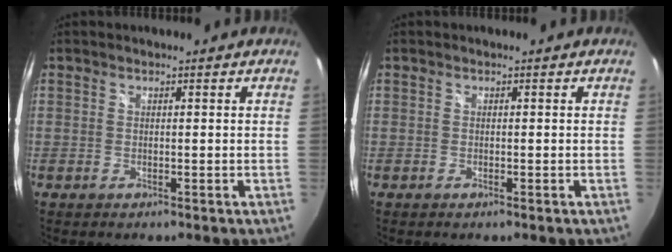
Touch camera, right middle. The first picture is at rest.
{"total": 0.0}